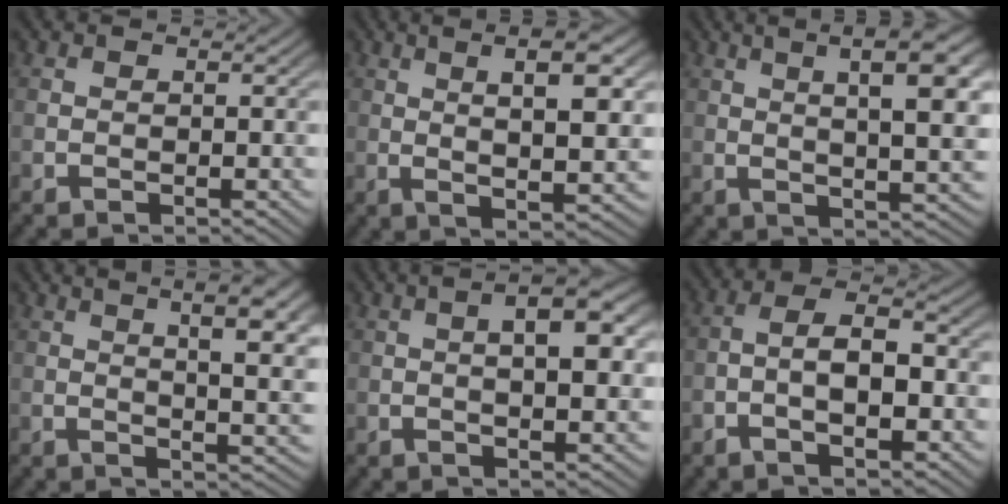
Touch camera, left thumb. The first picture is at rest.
{"total": 10.5, "force": [3.6, 2.8, 9.5], "torque": [-0.138, 0.010, 0.057]}
{"total": 11.5, "force": [4.1, 3.0, 10.4], "torque": [-0.137, 0.017, 0.062]}
{"total": 12.0, "force": [4.6, 3.6, 10.4], "torque": [-0.126, 0.024, 0.055]}
{"total": 7.4, "force": [1.2, 2.0, 7.0], "torque": [-0.105, 0.008, 0.018]}
{"total": 6.4, "force": [-1.7, 2.3, 5.7], "torque": [-0.107, 0.013, -0.037]}